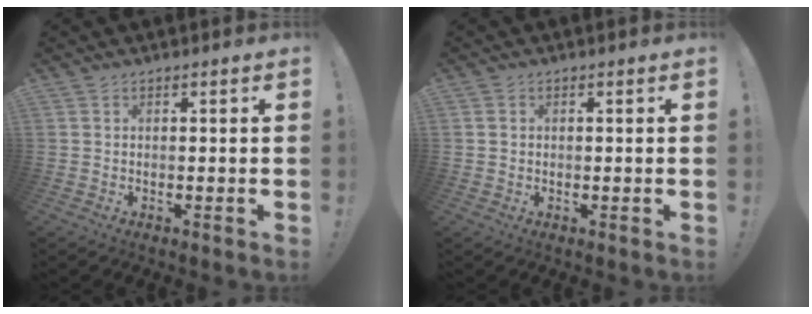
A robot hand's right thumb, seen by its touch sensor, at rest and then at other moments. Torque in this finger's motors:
{"motor_torque": [0.15, -0.19, -0.12, 0.36, 0.03]}